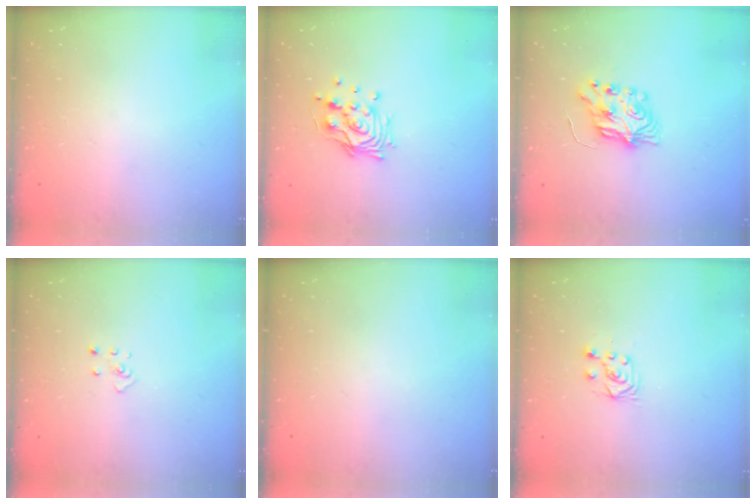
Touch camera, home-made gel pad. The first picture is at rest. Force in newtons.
{"total": 11.7, "press": 11.7, "slide": 0.9}
{"total": 7.3, "press": 7.3, "slide": 0.2}
{"total": 2.9, "press": 2.9, "slide": 0.2}
{"total": 0.0}
{"total": 6.3, "press": 6.3, "slide": 0.7}